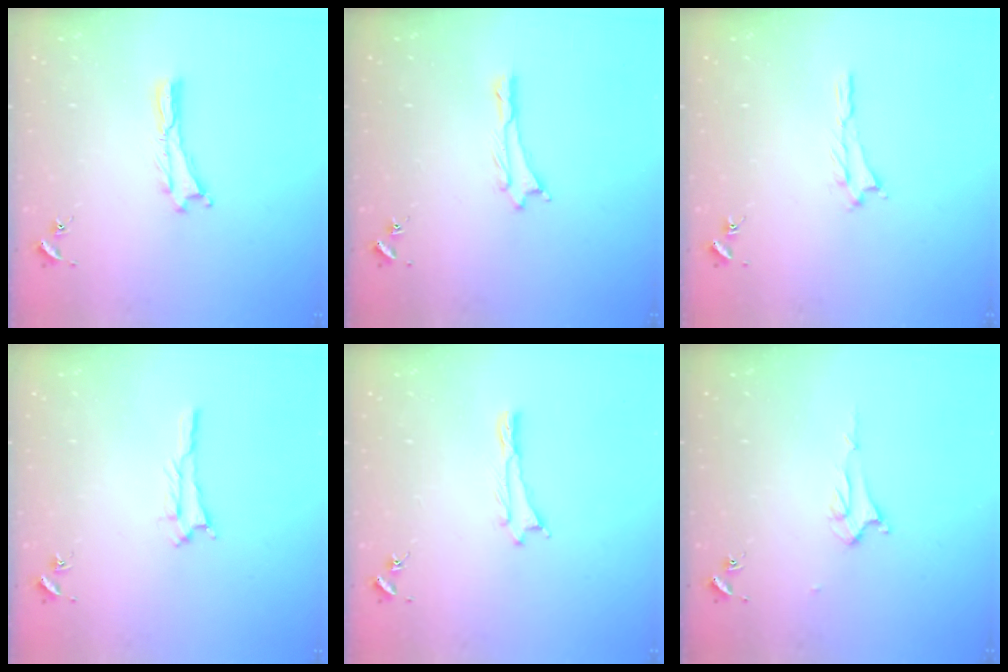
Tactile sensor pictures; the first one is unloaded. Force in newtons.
{"total": 0.6, "press": 0.6, "slide": 0.1}
{"total": 0.0}
{"total": 1.1, "press": 1.1, "slide": 0.2}
{"total": 0.6, "press": 0.5, "slide": 0.2}
{"total": 2.1, "press": 2.1, "slide": 0.3}